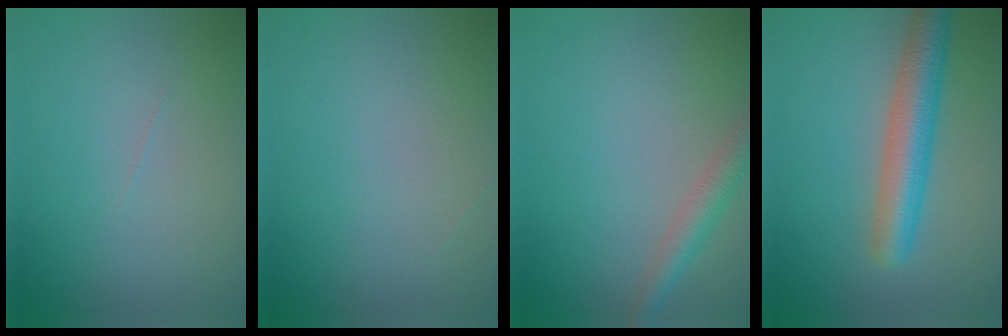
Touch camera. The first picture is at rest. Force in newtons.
{"total": 0.0}
{"total": 2.8, "press": 2.8, "slide": 0.1}
{"total": 5.5, "press": 5.5, "slide": 0.2}